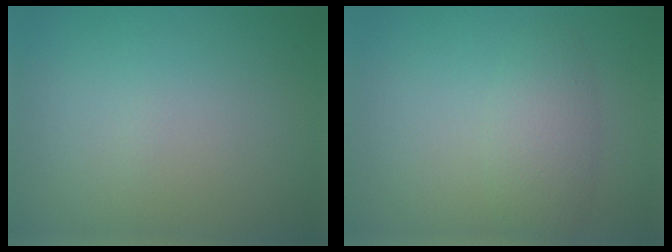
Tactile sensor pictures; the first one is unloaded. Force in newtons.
{"total": 3.0, "press": 3.0, "slide": 0.1}